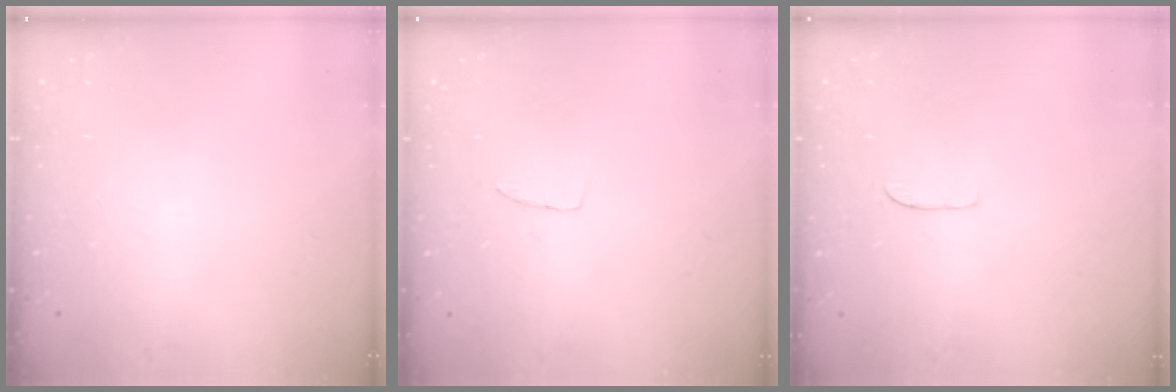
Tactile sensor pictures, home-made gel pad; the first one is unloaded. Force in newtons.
{"total": 3.5, "press": 3.5, "slide": 0.2}
{"total": 3.6, "press": 3.6, "slide": 0.2}